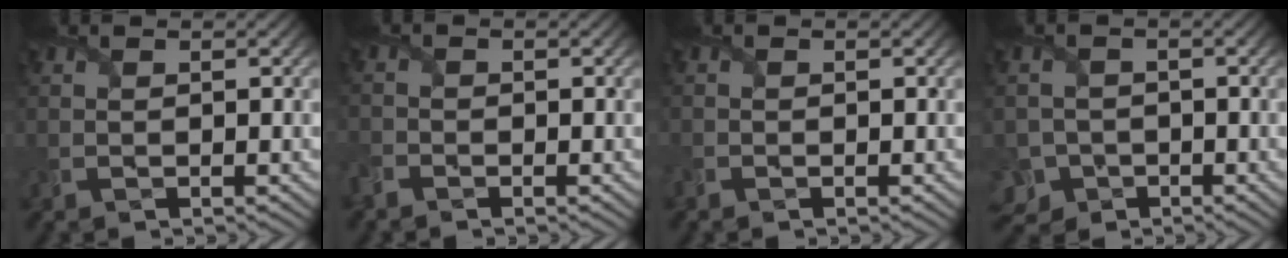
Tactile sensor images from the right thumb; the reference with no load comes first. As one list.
[{"total": 2.2, "force": [-1.8, 1.0, 0.5], "torque": [-0.019, -0.011, -0.050]}, {"total": 0.8, "force": [-0.7, 0.4, 0.1], "torque": [-0.004, -0.007, -0.014]}, {"total": 5.4, "force": [-2.8, 4.3, 1.6], "torque": [-0.039, -0.015, -0.053]}]